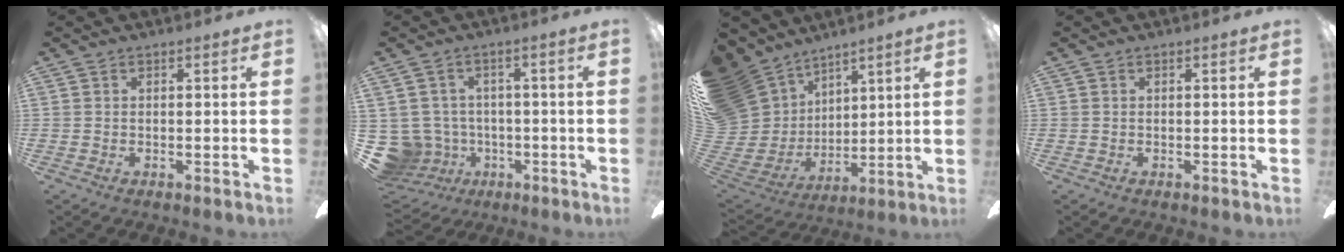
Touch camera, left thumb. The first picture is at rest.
{"total": 9.3, "force": [-1.7, 8.8, 2.6], "torque": [-0.112, 0.007, -0.027]}
{"total": 18.5, "force": [8.8, 14.8, 6.8], "torque": [-0.189, -0.063, 0.186]}
{"total": 0.0}